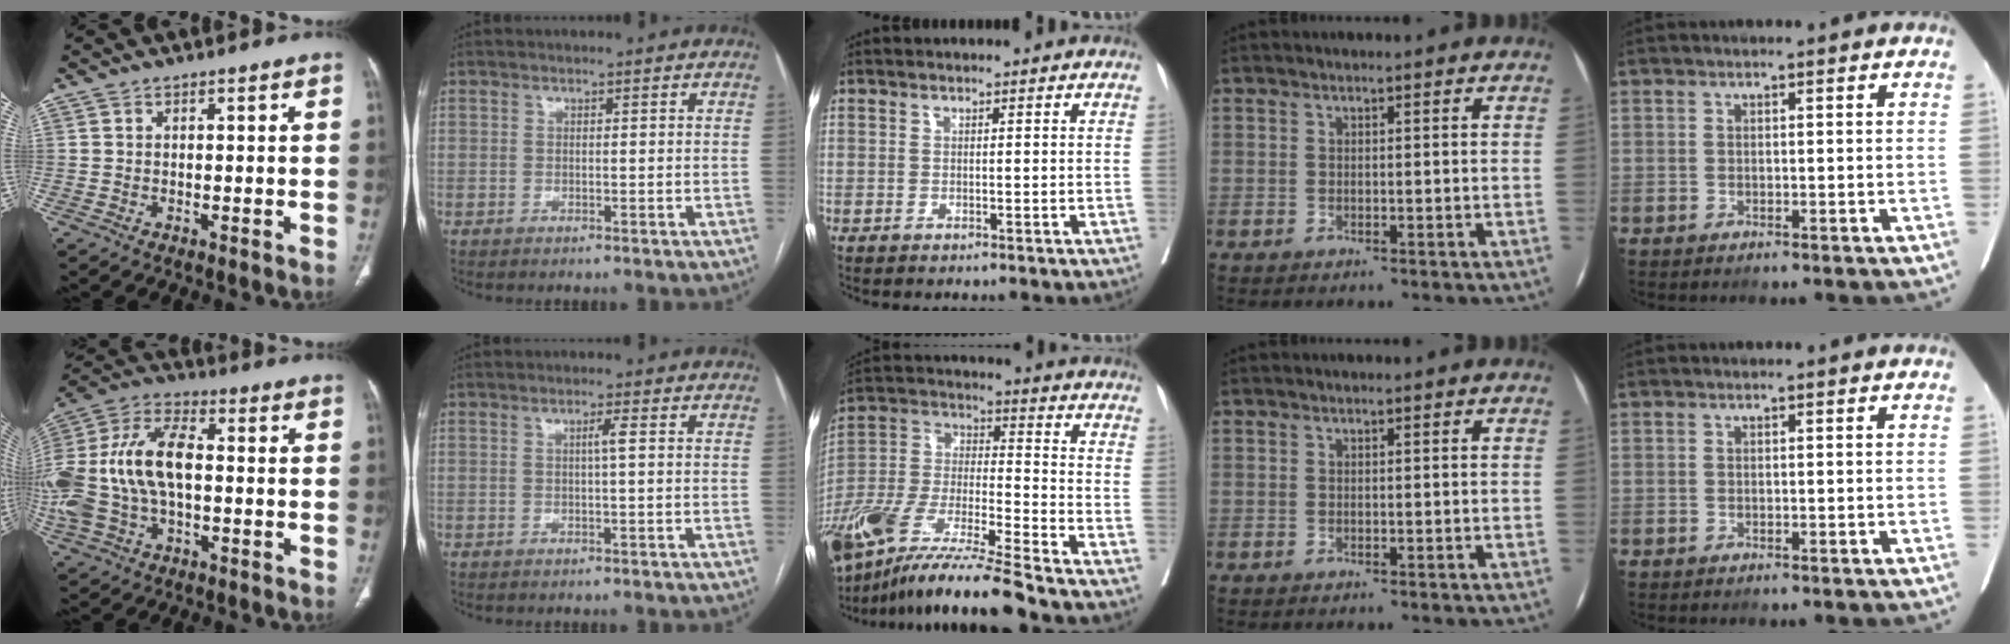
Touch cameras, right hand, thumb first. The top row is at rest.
{"thumb": {"total": 20.6, "force": [-0.7, 12.0, 16.8], "torque": [-0.383, 0.029, -0.013]}, "index": {"total": 1.6, "force": [0.2, -0.3, 1.6], "torque": [-0.026, 0.001, 0.003]}, "middle": {"total": 20.1, "force": [-16.0, 0.6, 12.2], "torque": [-0.281, -0.044, -0.308]}}